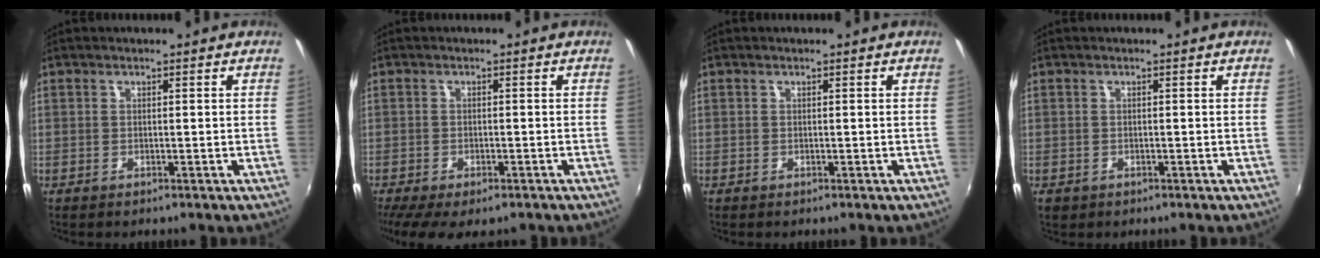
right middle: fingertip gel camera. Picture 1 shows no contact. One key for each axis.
{"total": 8.3, "fx": -5.7, "fy": 3.3, "fz": 5.1, "tx": -0.118, "ty": -0.036, "tz": -0.094}
{"total": 0.0}
{"total": 1.4, "fx": -0.6, "fy": 1.1, "fz": 0.5, "tx": -0.011, "ty": -0.005, "tz": -0.010}